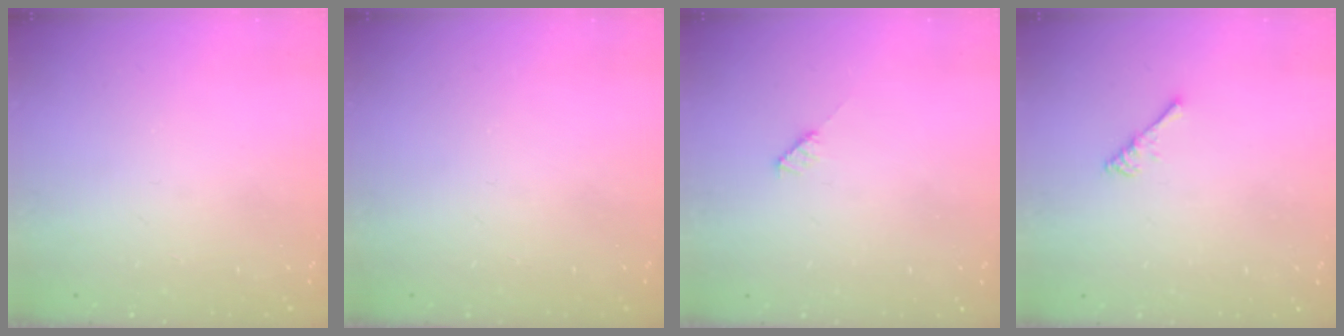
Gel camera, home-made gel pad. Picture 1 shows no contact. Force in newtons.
{"total": 0.0}
{"total": 3.0, "press": 3.0, "slide": 0.2}
{"total": 2.7, "press": 2.6, "slide": 0.5}